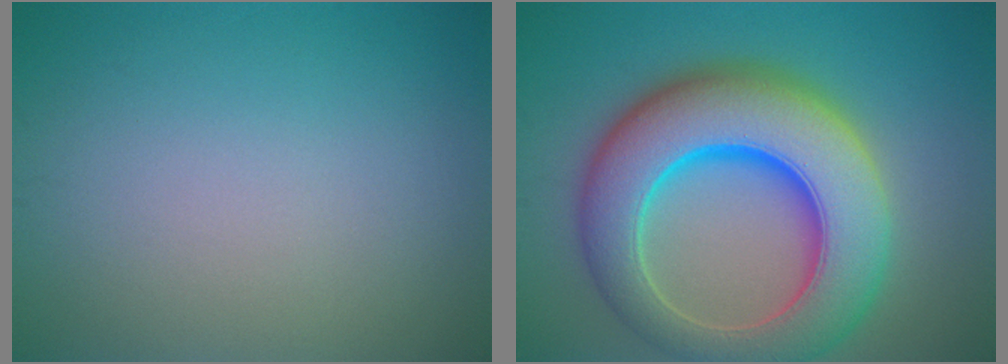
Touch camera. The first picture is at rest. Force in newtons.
{"total": 12.7, "press": 12.7, "slide": 0.2}